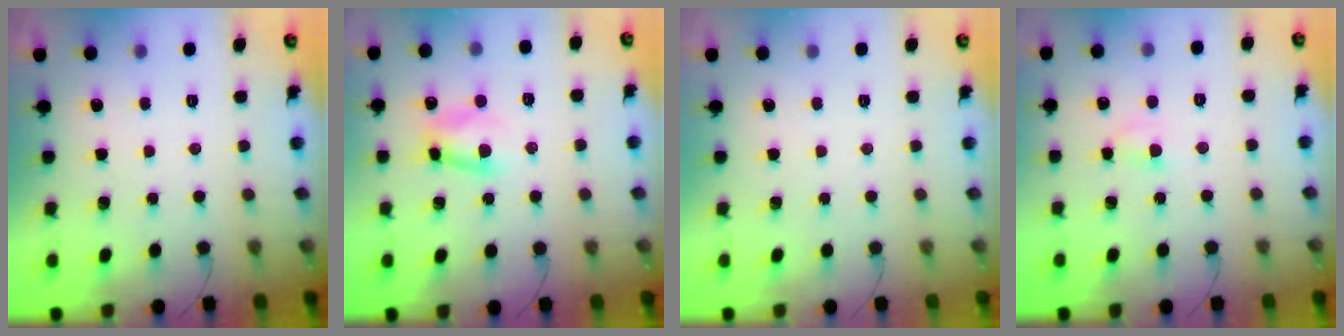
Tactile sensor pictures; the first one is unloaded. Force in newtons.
{"total": 6.9, "press": 6.8, "slide": 0.3}
{"total": 0.0}
{"total": 3.3, "press": 3.0, "slide": 1.3}